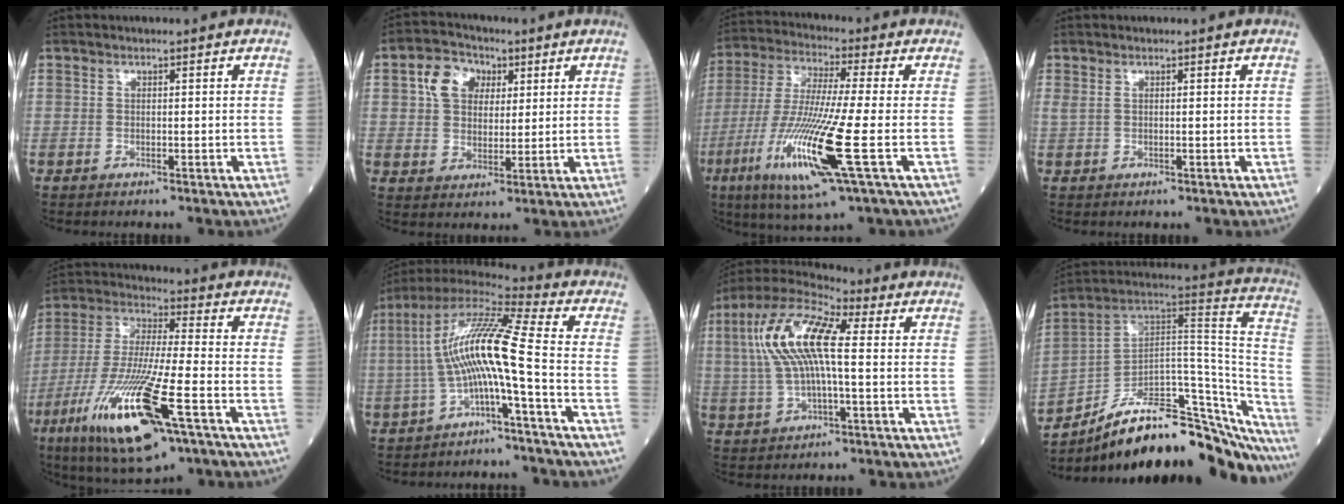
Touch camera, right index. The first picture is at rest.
{"total": 7.4, "force": [2.8, 5.4, 4.2], "torque": [-0.086, 0.023, 0.050]}
{"total": 16.1, "force": [-5.3, 0.0, 15.2], "torque": [-0.323, -0.030, -0.103]}
{"total": 0.5, "force": [0.2, -0.2, 0.4], "torque": [-0.017, 0.003, 0.005]}
{"total": 19.6, "force": [-8.8, 2.7, 17.4], "torque": [-0.372, -0.040, -0.154]}
{"total": 12.1, "force": [-2.3, -0.3, 11.9], "torque": [-0.233, 0.032, -0.051]}
{"total": 13.2, "force": [1.8, 3.4, 12.6], "torque": [-0.270, 0.030, 0.028]}
{"total": 29.6, "force": [-22.8, 8.9, 16.5], "torque": [-0.161, 0.045, -0.329]}